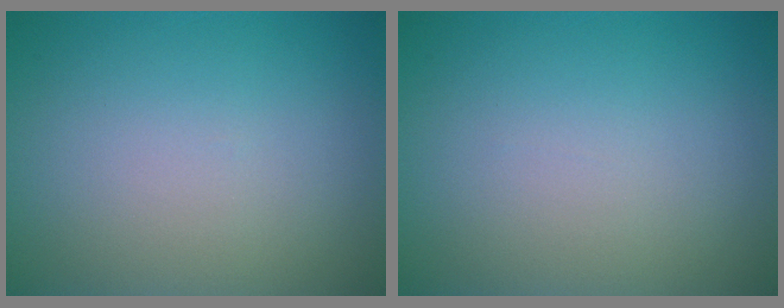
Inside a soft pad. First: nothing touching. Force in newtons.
{"total": 0.0}